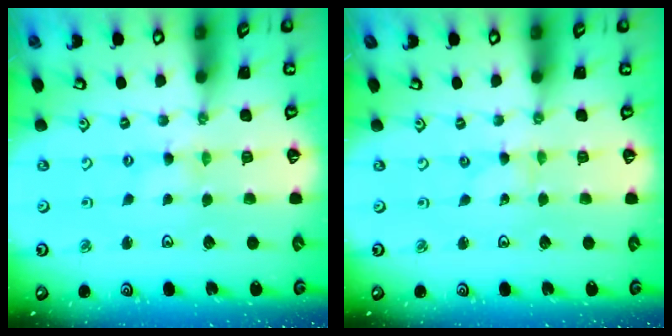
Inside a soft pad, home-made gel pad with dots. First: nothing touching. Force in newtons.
{"total": 0.0}